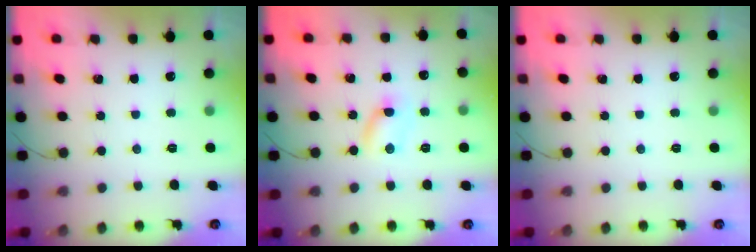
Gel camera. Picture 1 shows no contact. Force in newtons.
{"total": 5.0, "press": 4.9, "slide": 1.3}
{"total": 0.0}